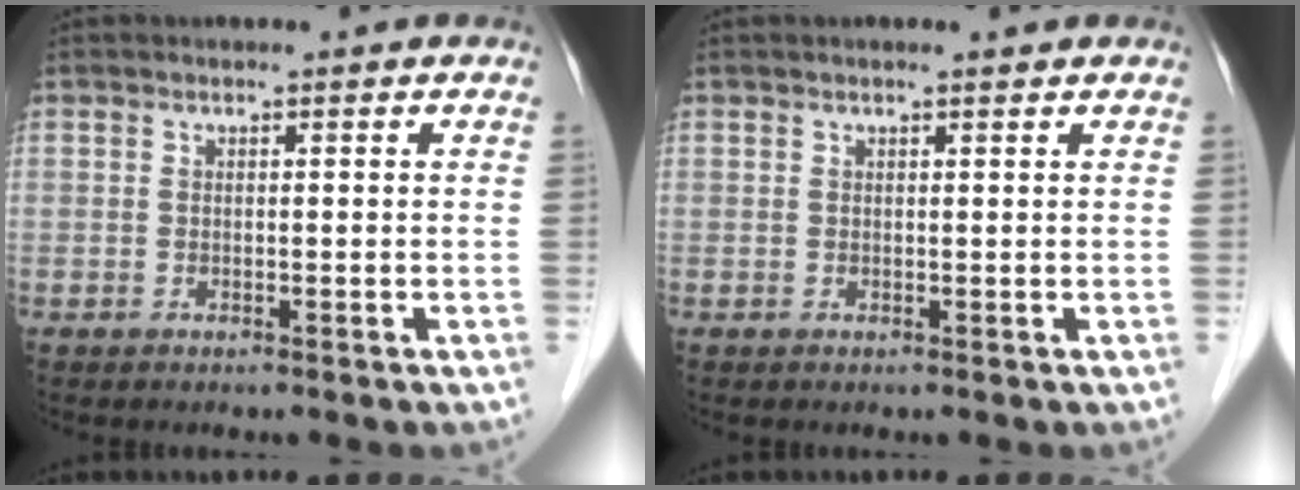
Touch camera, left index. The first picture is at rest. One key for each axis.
{"total": 1.1, "fx": 0.9, "fy": 0.1, "fz": 0.6, "tx": -0.012, "ty": 0.008, "tz": 0.016}